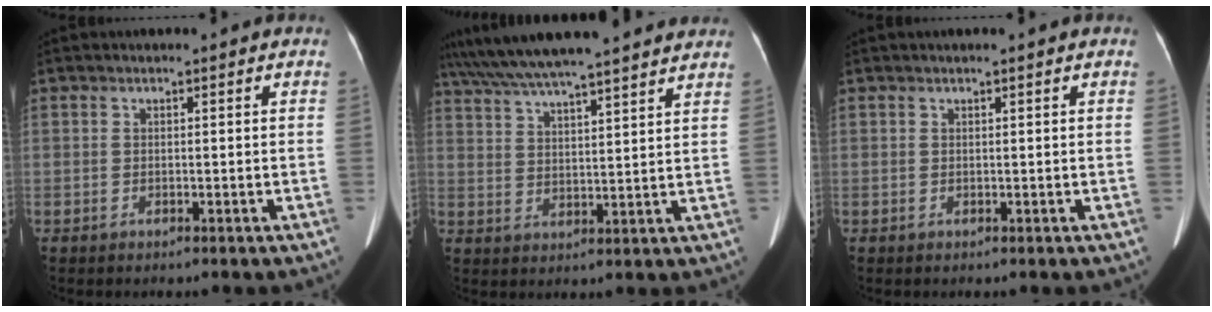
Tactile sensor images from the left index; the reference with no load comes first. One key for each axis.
{"total": 21.6, "fx": 19.0, "fy": 1.4, "fz": 10.0, "tx": -0.175, "ty": 0.037, "tz": 0.273}
{"total": 0.6, "fx": 0.5, "fy": -0.2, "fz": 0.4, "tx": -0.011, "ty": 0.005, "tz": 0.013}